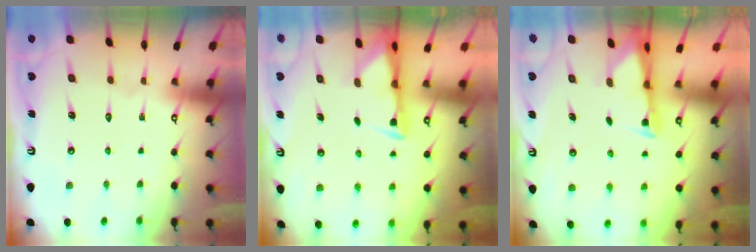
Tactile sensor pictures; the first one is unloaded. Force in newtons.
{"total": 3.0, "press": 2.9, "slide": 0.5}
{"total": 2.1, "press": 2.1, "slide": 0.3}